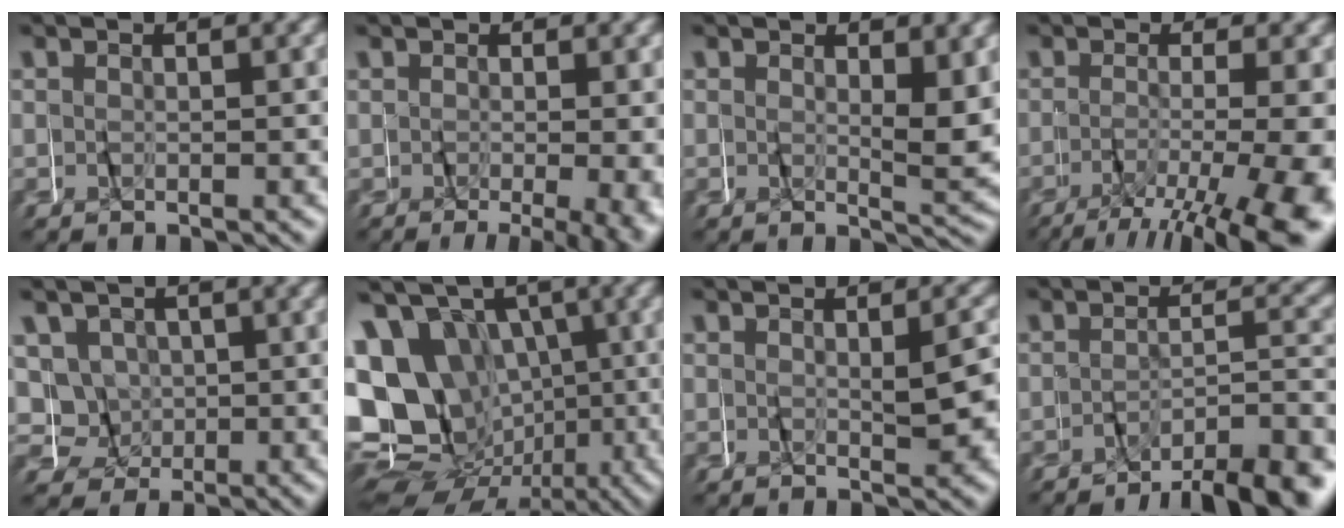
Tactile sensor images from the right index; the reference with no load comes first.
{"total": 5.0, "force": [-1.5, 1.2, 4.6], "torque": [-0.063, -0.016, -0.013]}
{"total": 2.3, "force": [0.9, 0.0, 2.1], "torque": [-0.046, -0.010, 0.015]}
{"total": 6.6, "force": [-2.8, 0.9, 6.0], "torque": [-0.085, -0.018, -0.039]}
{"total": 8.4, "force": [-0.8, 8.2, 1.9], "torque": [-0.085, -0.030, -0.020]}
{"total": 16.7, "force": [-2.5, 13.4, 9.6], "torque": [-0.217, -0.058, -0.036]}
{"total": 2.6, "force": [-0.7, 0.4, 2.4], "torque": [-0.042, -0.006, -0.004]}
{"total": 6.9, "force": [-5.6, 1.4, 3.8], "torque": [-0.053, -0.006, -0.091]}